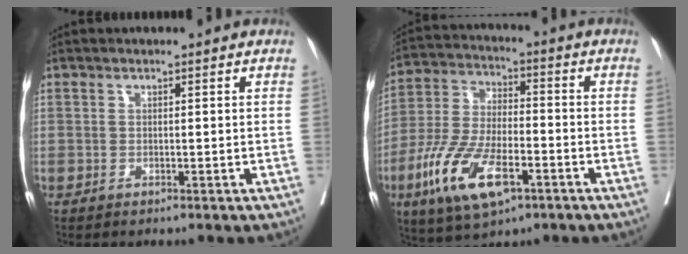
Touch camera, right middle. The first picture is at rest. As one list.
[{"total": 14.1, "force": [-6.3, 5.3, 11.4], "torque": [-0.238, -0.009, -0.113]}]